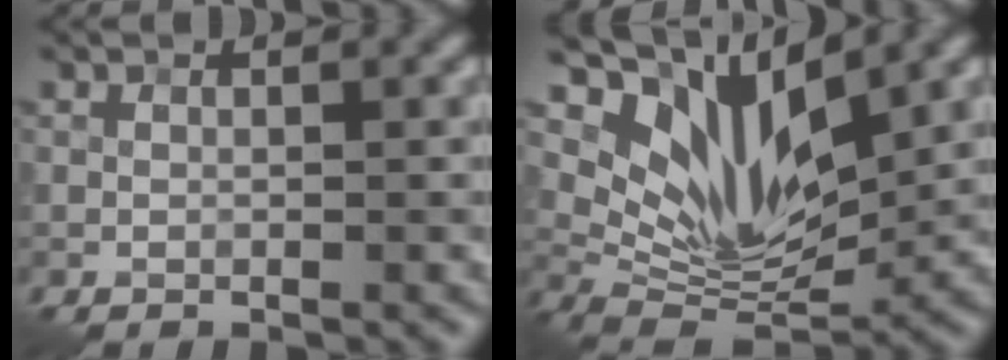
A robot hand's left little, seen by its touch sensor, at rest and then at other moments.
{"total": 9.2, "force": [4.8, 4.2, 6.6], "torque": [-0.125, -0.013, 0.099]}